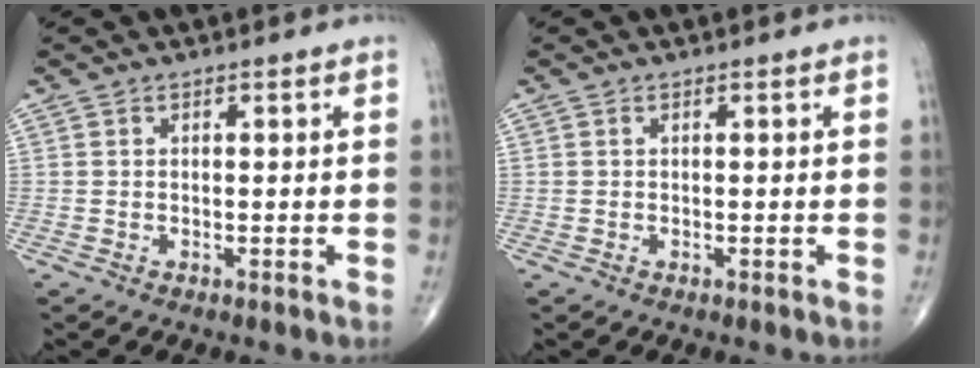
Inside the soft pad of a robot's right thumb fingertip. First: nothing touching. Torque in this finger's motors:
{"motor_torque": [-0.34, -0.22, 0.25, 0.17, -0.07]}